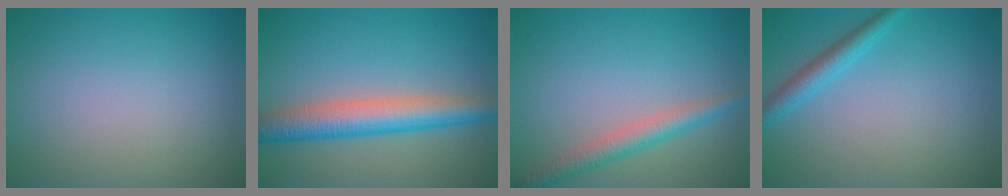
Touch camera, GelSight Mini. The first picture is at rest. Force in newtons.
{"total": 5.8, "press": 5.8, "slide": 0.1}
{"total": 2.9, "press": 2.9, "slide": 0.1}
{"total": 2.2, "press": 2.2, "slide": 0.2}